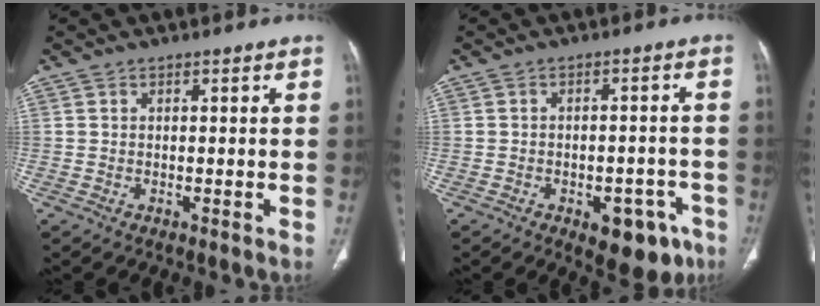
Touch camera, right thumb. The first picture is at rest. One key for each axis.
{"total": 9.8, "fx": -5.2, "fy": 5.3, "fz": 6.4, "tx": -0.047, "ty": 0.029, "tz": -0.060}